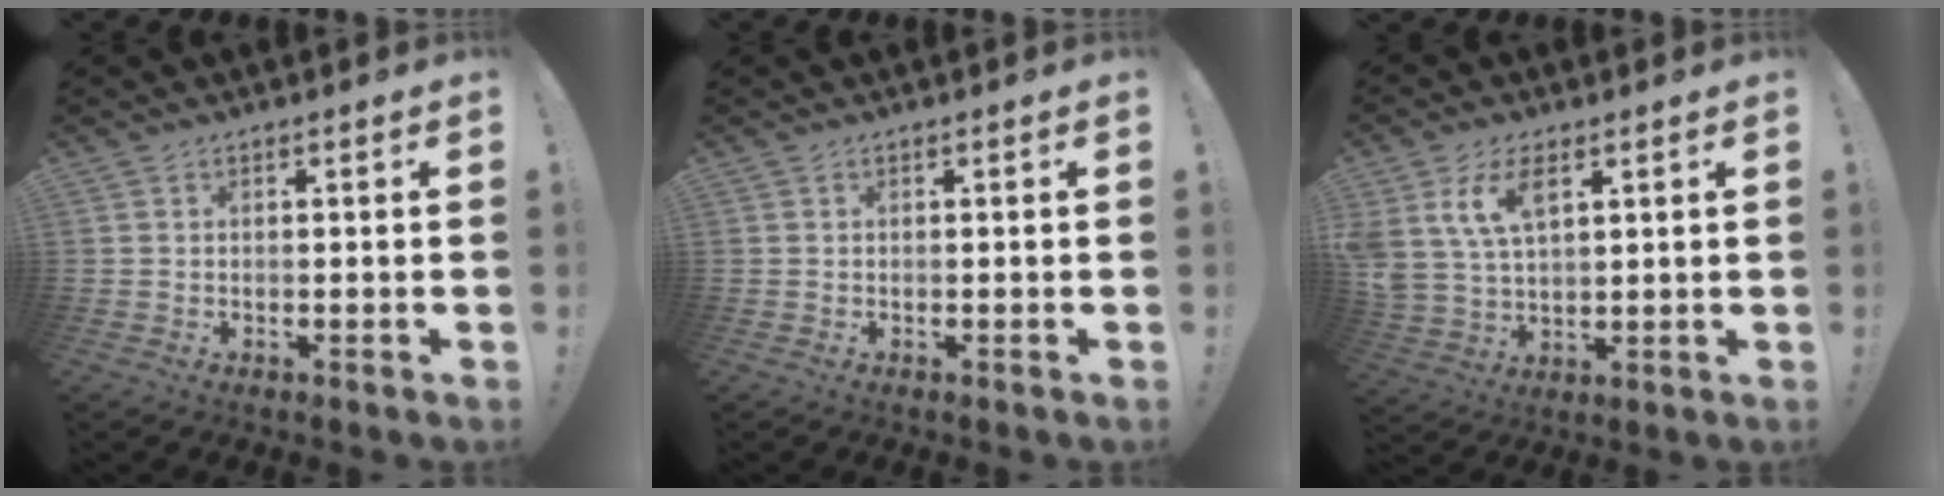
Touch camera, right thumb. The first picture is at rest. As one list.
[{"total": 0.0}, {"total": 11.0, "force": [5.5, 6.3, 7.2], "torque": [-0.148, -0.011, 0.103]}]